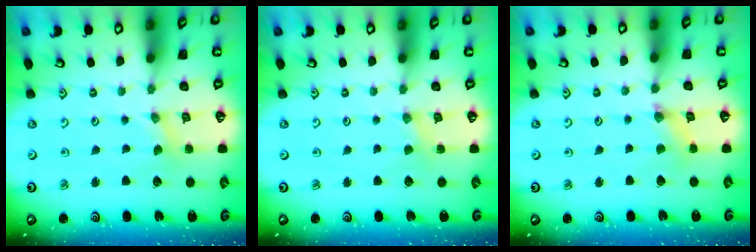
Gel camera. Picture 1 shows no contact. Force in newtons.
{"total": 1.8, "press": 1.7, "slide": 0.4}
{"total": 1.9, "press": 1.8, "slide": 0.3}